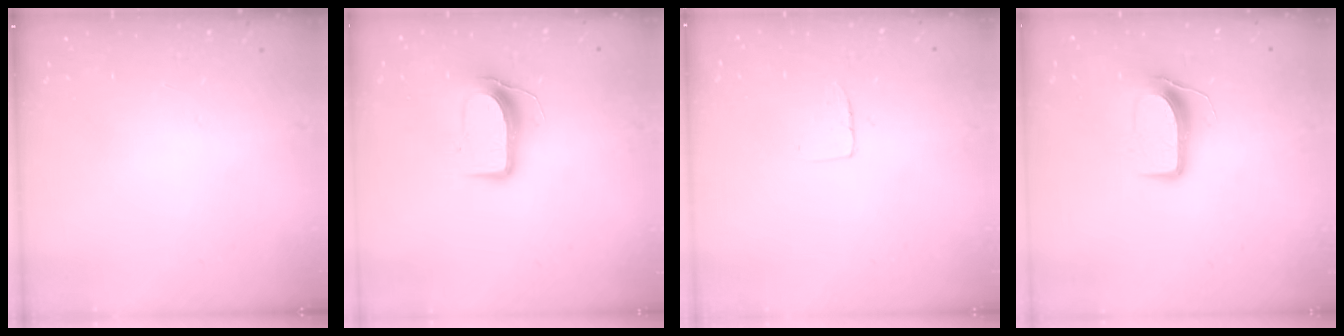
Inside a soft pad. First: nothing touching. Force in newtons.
{"total": 9.0, "press": 9.0, "slide": 0.8}
{"total": 3.8, "press": 3.8, "slide": 0.2}
{"total": 8.8, "press": 8.8, "slide": 0.8}